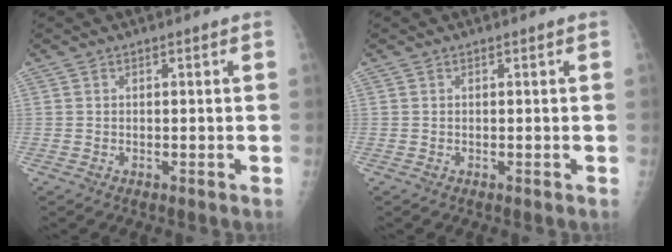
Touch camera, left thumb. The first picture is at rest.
{"total": 0.0}